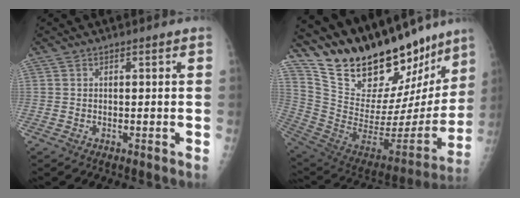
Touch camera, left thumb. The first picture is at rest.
{"total": 33.2, "force": [26.2, 12.3, 16.3], "torque": [-0.233, -0.111, 0.408]}